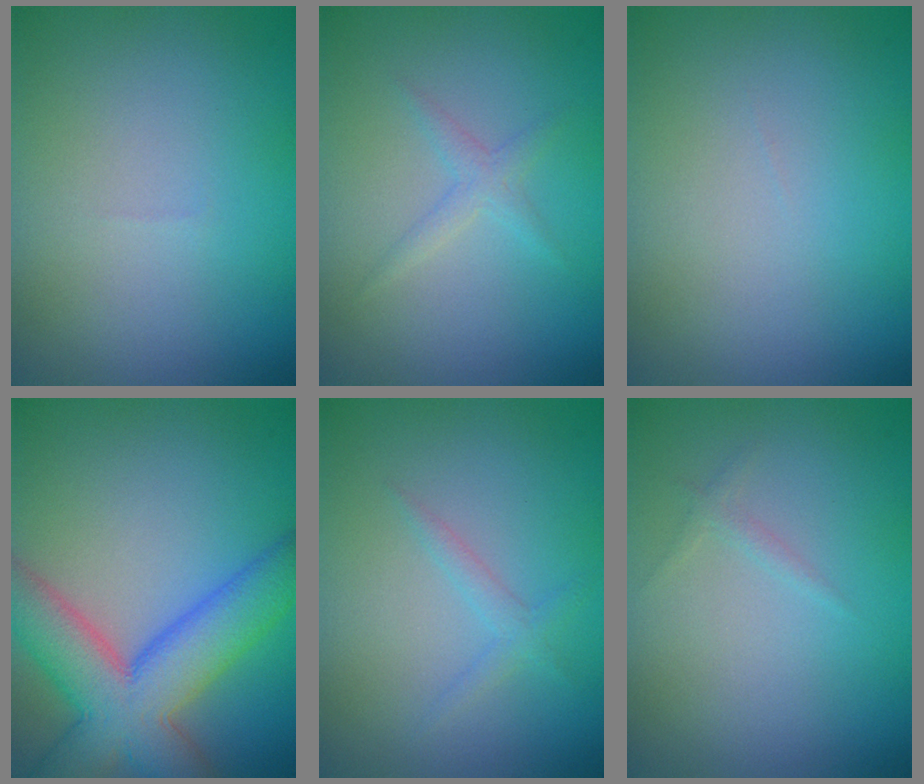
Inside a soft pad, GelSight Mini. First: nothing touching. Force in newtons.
{"total": 1.3, "press": 1.3, "slide": 0.1}
{"total": 0.0}
{"total": 9.2, "press": 9.2, "slide": 0.5}
{"total": 1.3, "press": 1.2, "slide": 0.1}
{"total": 0.6, "press": 0.6, "slide": 0.1}